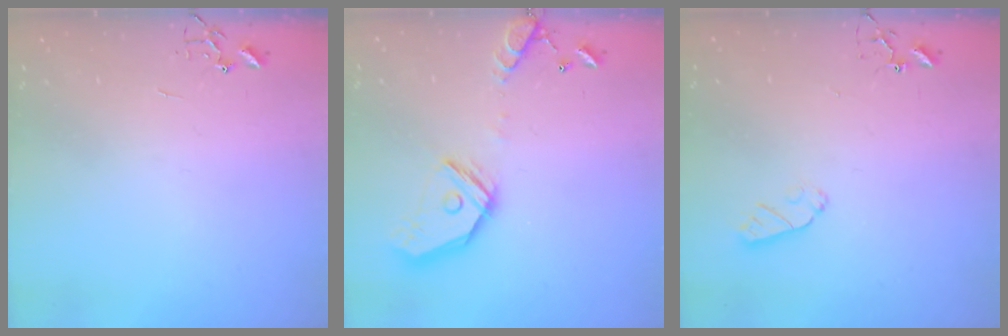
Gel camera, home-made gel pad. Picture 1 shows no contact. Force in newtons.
{"total": 16.6, "press": 16.4, "slide": 2.8}
{"total": 5.5, "press": 5.5, "slide": 0.5}